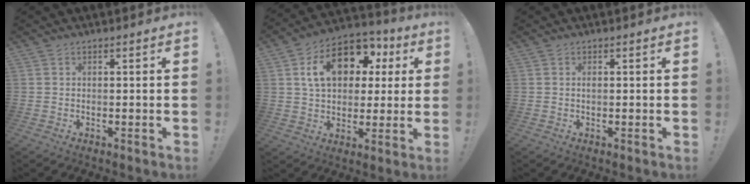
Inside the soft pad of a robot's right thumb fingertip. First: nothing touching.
{"total": 17.0, "force": [6.0, 11.5, 11.1], "torque": [-0.169, -0.014, 0.107]}
{"total": 0.0}